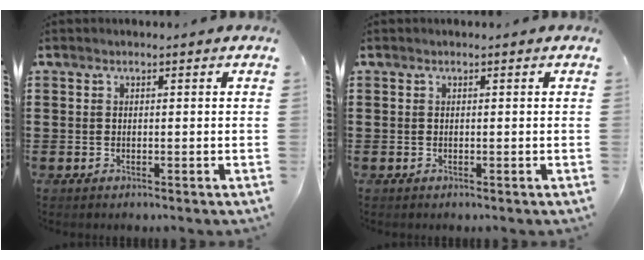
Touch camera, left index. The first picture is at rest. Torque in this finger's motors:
{"motor_torque": [-0.01, 0.00, 0.00, 0.00]}